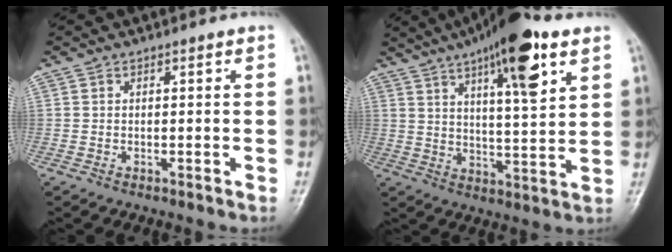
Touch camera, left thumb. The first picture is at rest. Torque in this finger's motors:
{"motor_torque": [2.20, 1.30, 1.48, -1.28, 0.37]}